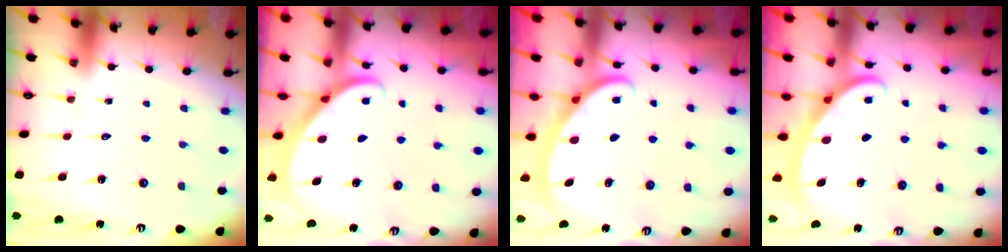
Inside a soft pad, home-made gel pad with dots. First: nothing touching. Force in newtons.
{"total": 2.8, "press": 2.8, "slide": 0.2}
{"total": 2.7, "press": 2.7, "slide": 0.3}
{"total": 2.7, "press": 2.7, "slide": 0.4}